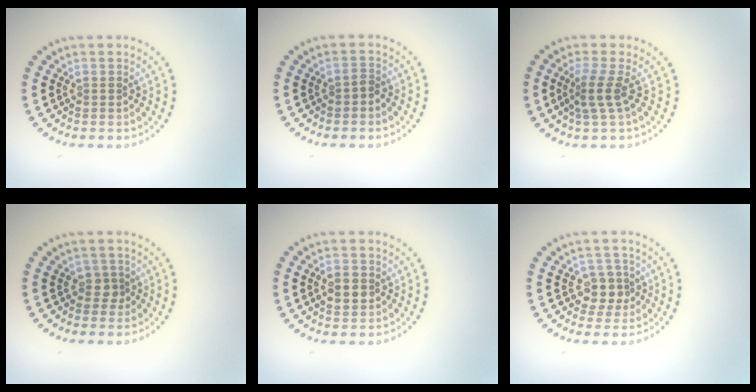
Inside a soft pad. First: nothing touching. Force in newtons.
{"total": 0.9, "press": 0.8, "slide": 0.4}
{"total": 2.3, "press": 1.6, "slide": 1.6}
{"total": 1.4, "press": 1.1, "slide": 0.9}
{"total": 2.1, "press": 2.0, "slide": 0.2}
{"total": 2.4, "press": 2.1, "slide": 1.0}